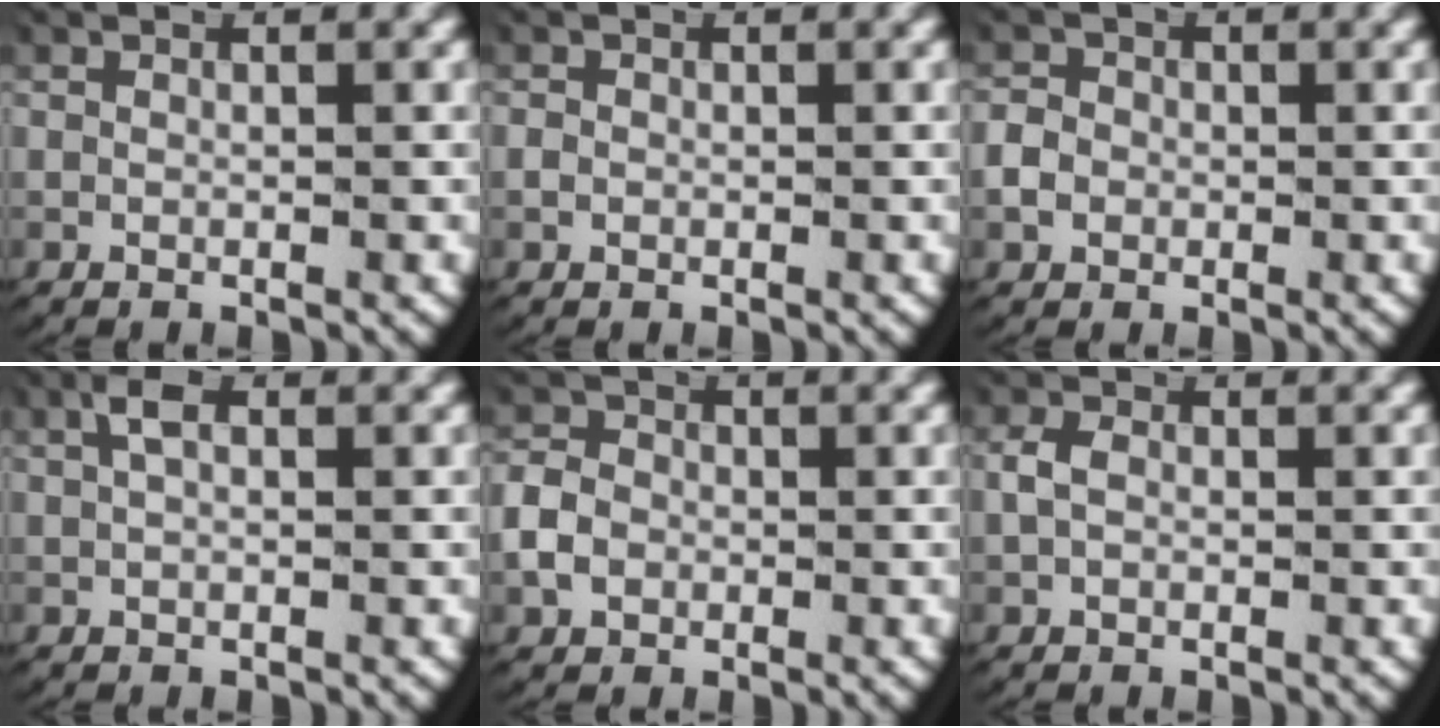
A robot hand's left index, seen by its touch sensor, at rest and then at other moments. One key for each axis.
{"total": 0.6, "fx": -0.2, "fy": 0.5, "fz": 0.2, "tx": -0.013, "ty": -0.005, "tz": 0.000}
{"total": 2.5, "fx": -0.5, "fy": 2.3, "fz": 0.9, "tx": -0.031, "ty": -0.005, "tz": -0.010}
{"total": 2.2, "fx": 1.0, "fy": 1.0, "fz": 1.7, "tx": -0.042, "ty": 0.005, "tz": 0.017}
{"total": 3.1, "fx": -0.5, "fy": 2.7, "fz": 1.4, "tx": -0.040, "ty": -0.002, "tz": -0.010}
{"total": 1.5, "fx": 0.1, "fy": 1.1, "fz": 1.0, "tx": -0.034, "ty": -0.003, "tz": 0.005}